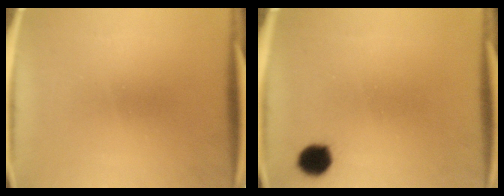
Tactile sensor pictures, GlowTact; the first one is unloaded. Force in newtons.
{"total": 4.1}